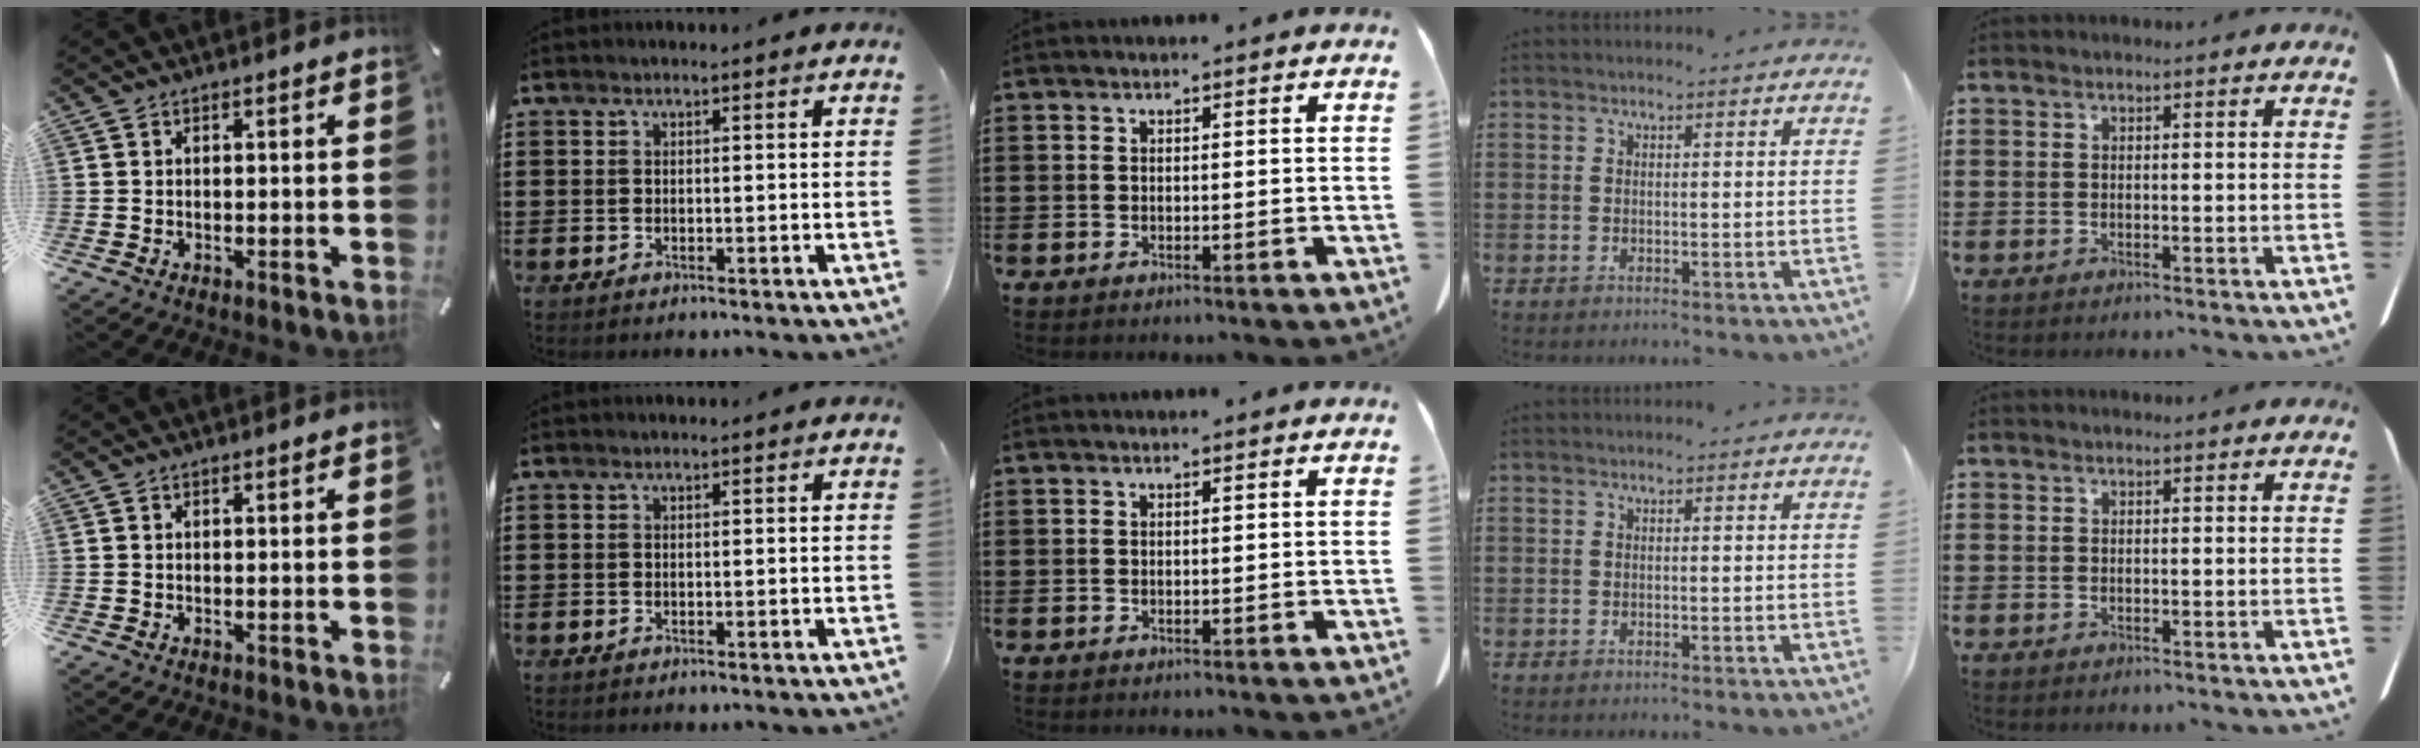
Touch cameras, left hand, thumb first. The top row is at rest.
{}